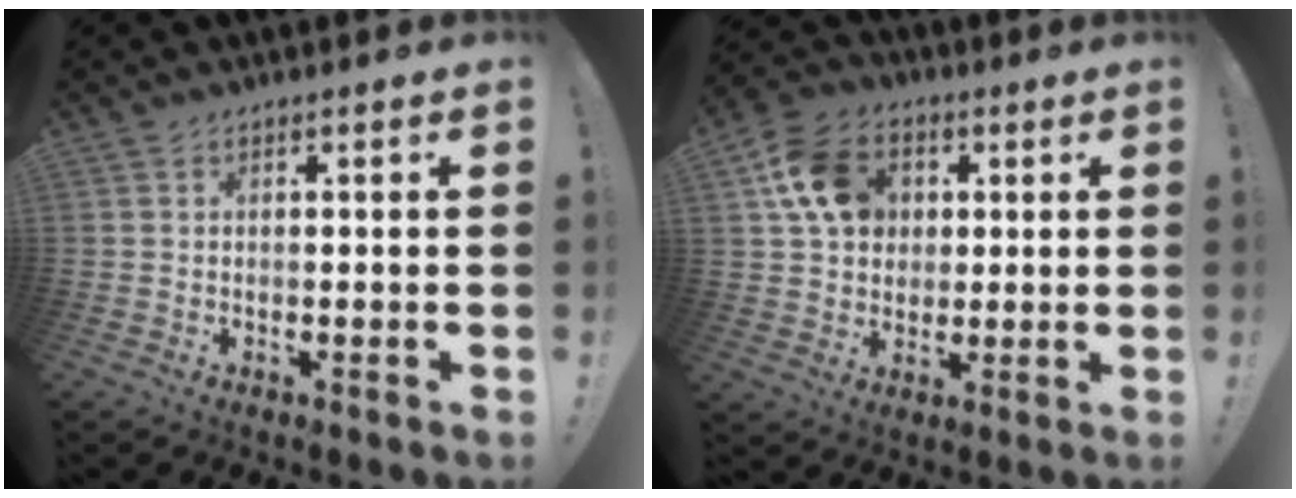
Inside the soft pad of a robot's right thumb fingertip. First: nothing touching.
{"total": 14.1, "force": [4.4, 11.4, 7.0], "torque": [-0.105, -0.001, 0.093]}